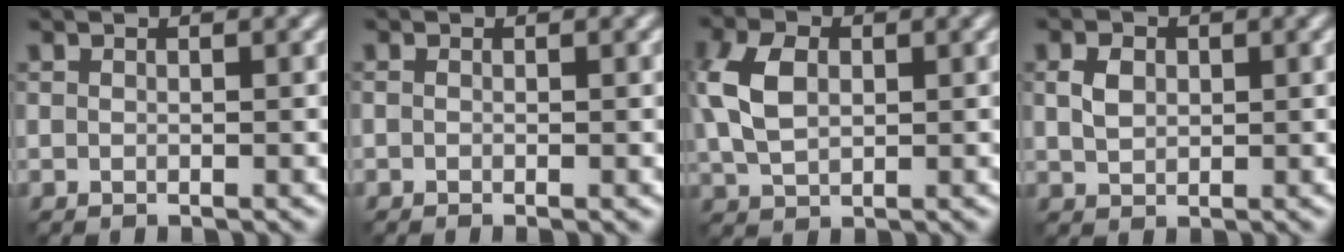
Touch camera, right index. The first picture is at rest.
{"total": 1.2, "force": [-0.3, 0.4, 1.1], "torque": [-0.008, 0.003, -0.014]}
{"total": 5.2, "force": [0.5, 3.5, 3.8], "torque": [-0.102, 0.019, 0.018]}
{"total": 1.5, "force": [0.1, 1.2, 0.8], "torque": [-0.027, 0.009, 0.015]}